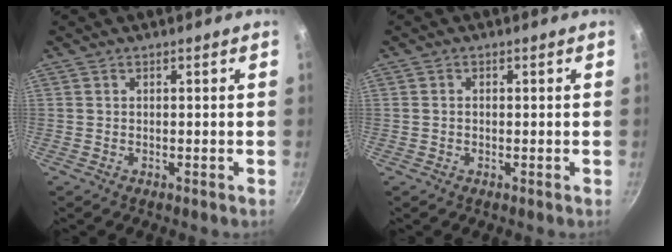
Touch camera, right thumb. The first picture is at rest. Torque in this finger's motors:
{"motor_torque": [0.00, -0.03, -0.17, 0.16, -0.02]}